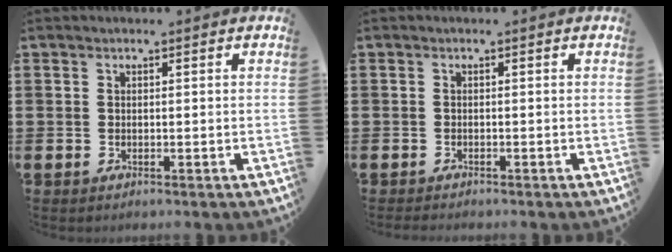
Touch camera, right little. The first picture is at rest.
{"total": 0.6, "force": [-0.6, 0.1, 0.1], "torque": [-0.003, -0.002, -0.012]}